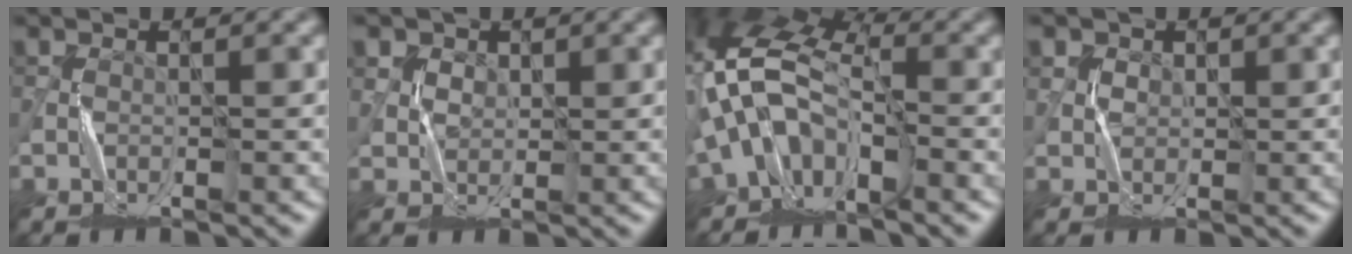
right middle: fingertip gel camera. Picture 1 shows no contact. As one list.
[{"total": 2.1, "force": [1.2, 1.7, 0.2], "torque": [0.003, 0.003, 0.015]}, {"total": 8.8, "force": [-2.0, 5.5, 6.5], "torque": [-0.111, 0.012, -0.054]}, {"total": 1.2, "force": [0.6, 1.0, -0.1], "torque": [0.007, 0.001, 0.010]}]